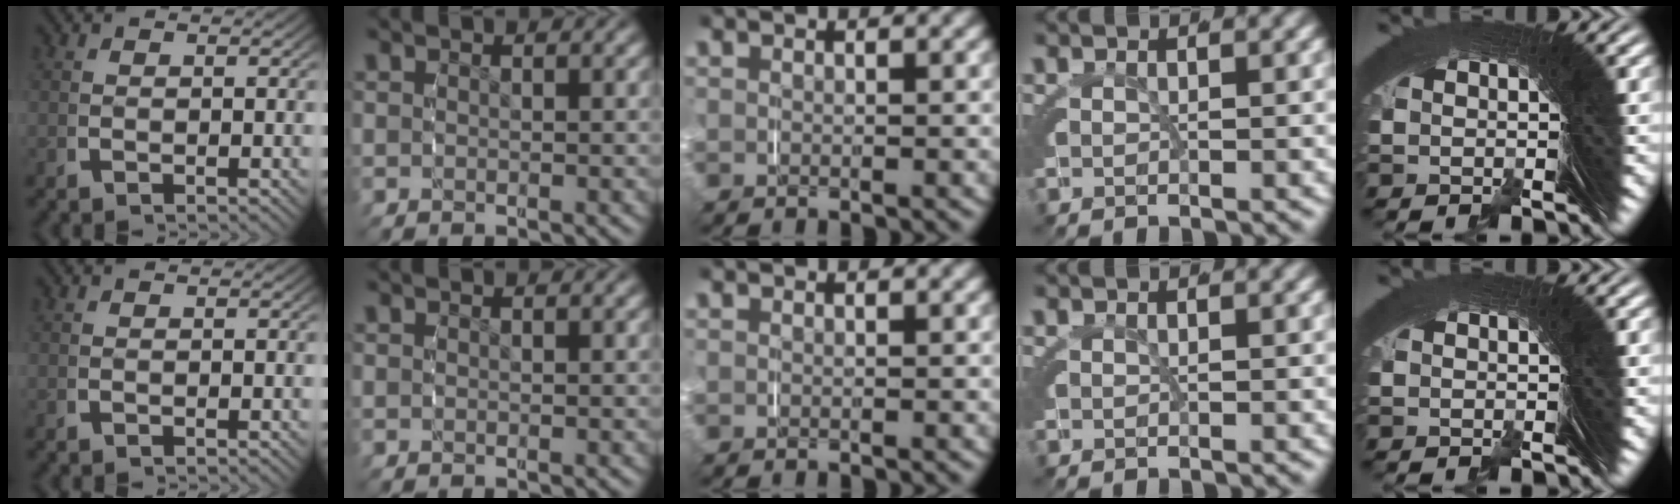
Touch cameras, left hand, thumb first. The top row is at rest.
{}